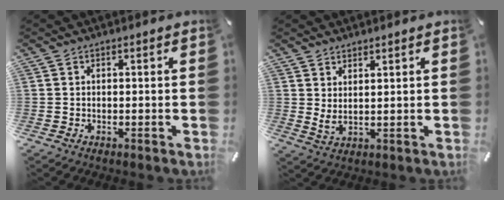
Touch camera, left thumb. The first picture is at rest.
{"total": 3.0, "force": [2.2, 0.5, 2.1], "torque": [-0.057, -0.020, 0.036]}